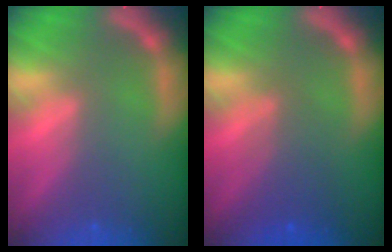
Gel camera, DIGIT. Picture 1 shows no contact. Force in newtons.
{"total": 3.6}